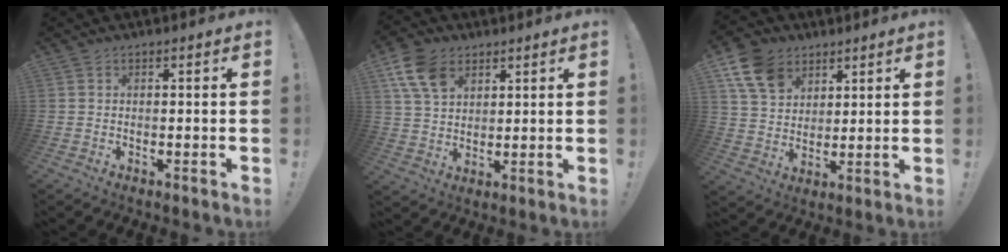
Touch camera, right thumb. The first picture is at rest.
{"total": 11.7, "force": [6.1, 7.9, 6.2], "torque": [-0.114, -0.018, 0.119]}
{"total": 13.0, "force": [7.0, 9.3, 5.7], "torque": [-0.100, -0.027, 0.140]}